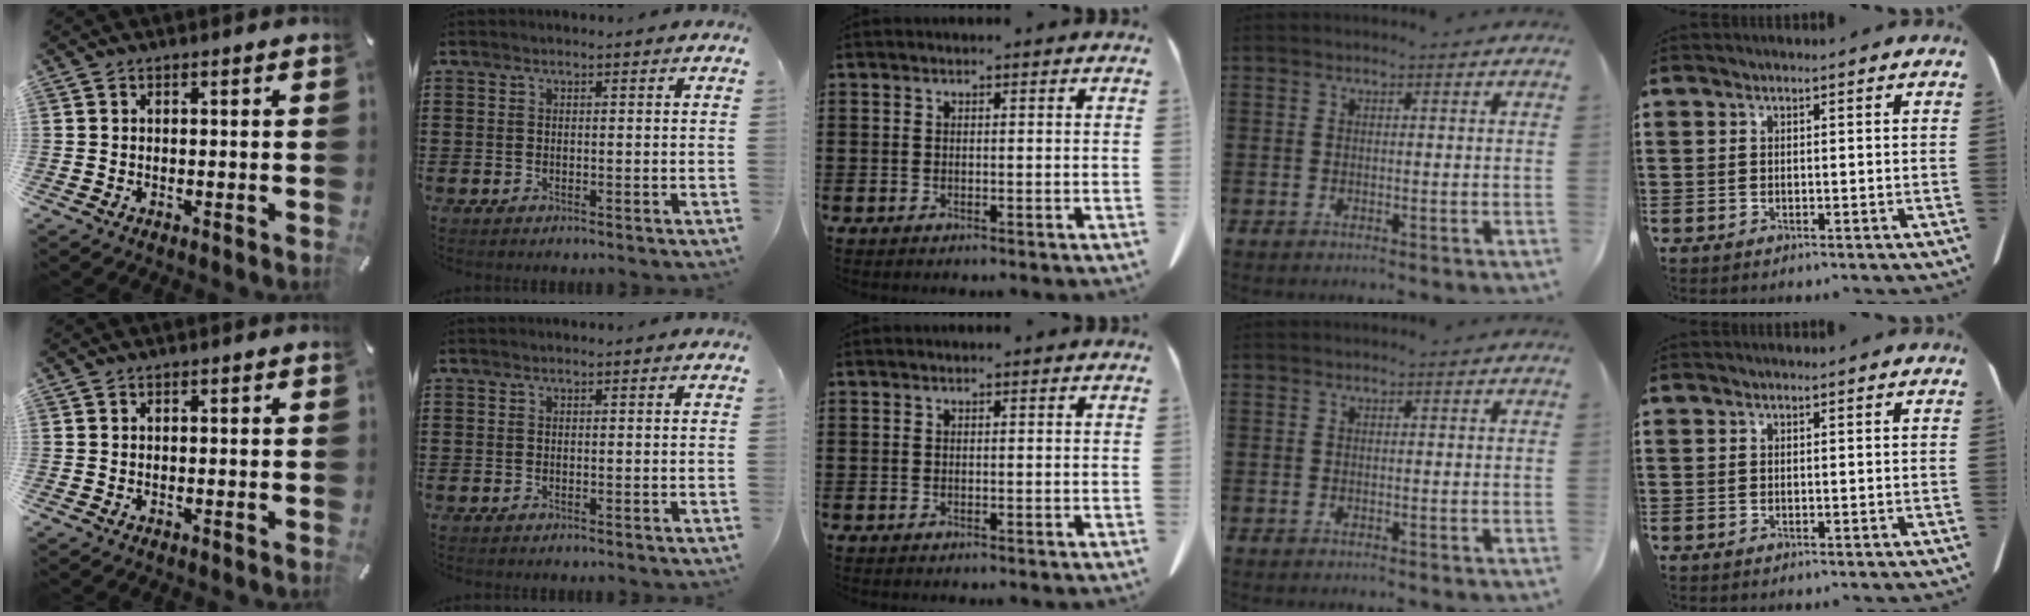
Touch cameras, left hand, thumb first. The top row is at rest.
{}